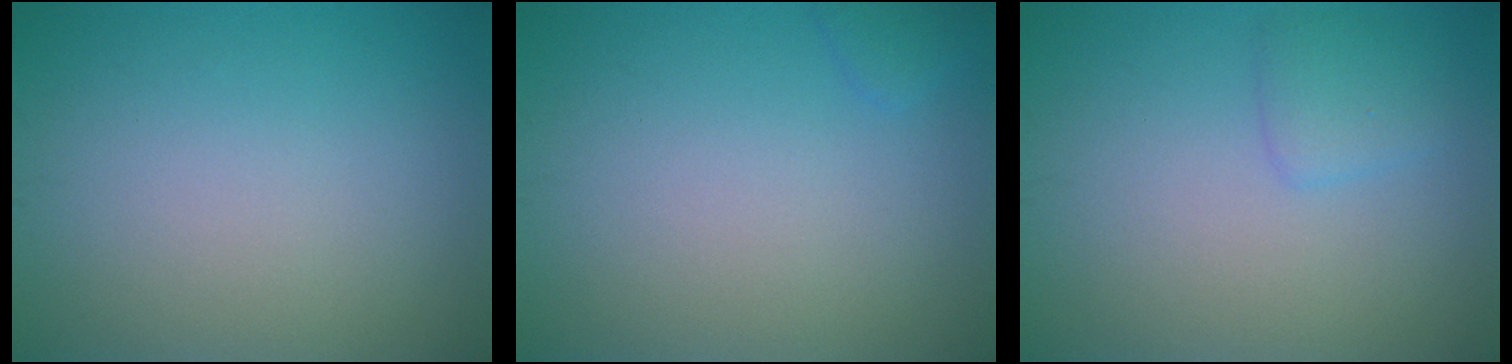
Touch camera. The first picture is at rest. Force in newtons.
{"total": 0.8, "press": 0.8, "slide": 0.1}
{"total": 1.6, "press": 1.6, "slide": 0.0}